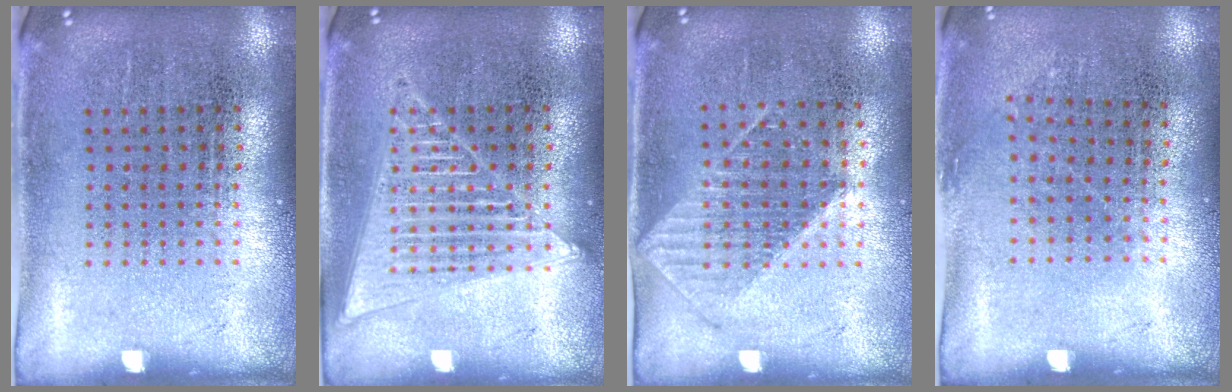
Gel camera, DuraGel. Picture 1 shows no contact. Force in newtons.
{"total": 2.9, "press": 2.9, "slide": 0.3}
{"total": 0.9, "press": 0.9, "slide": 0.3}
{"total": 0.8, "press": 0.6, "slide": 0.5}